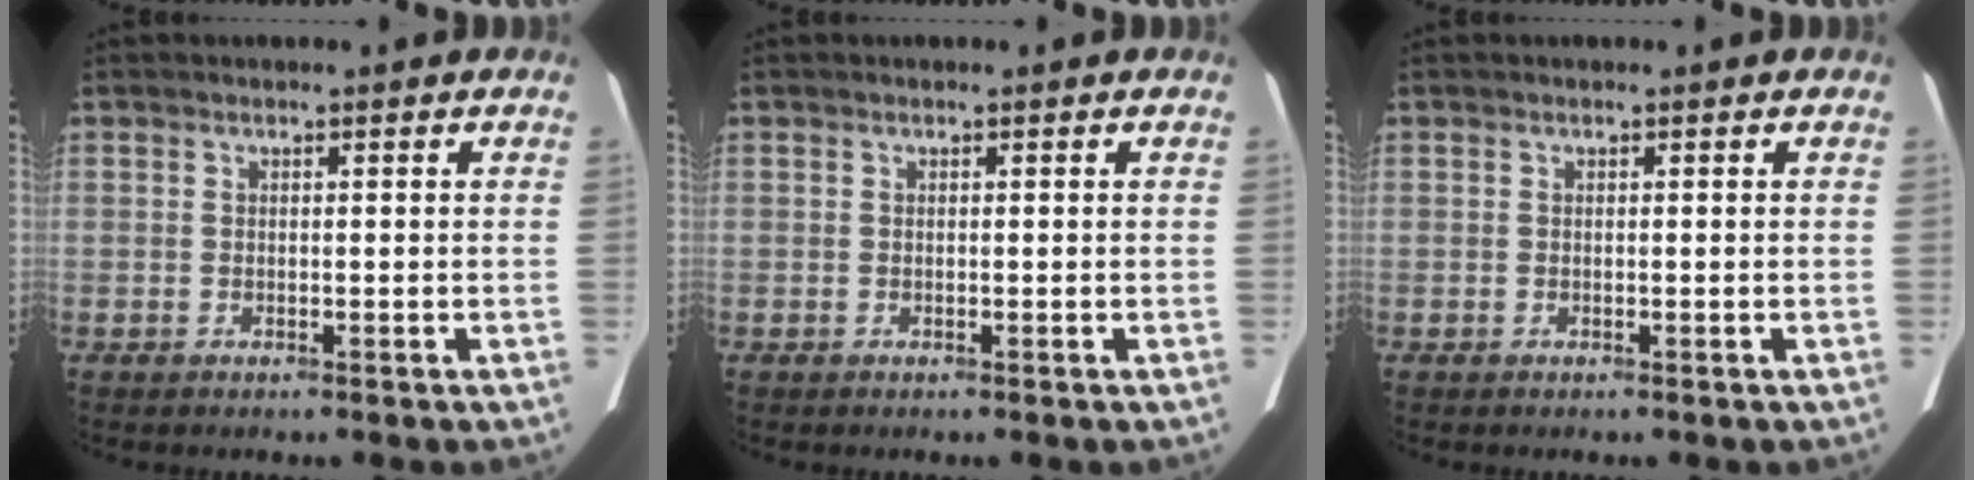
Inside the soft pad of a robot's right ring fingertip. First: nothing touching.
{"total": 0.0}
{"total": 0.0}